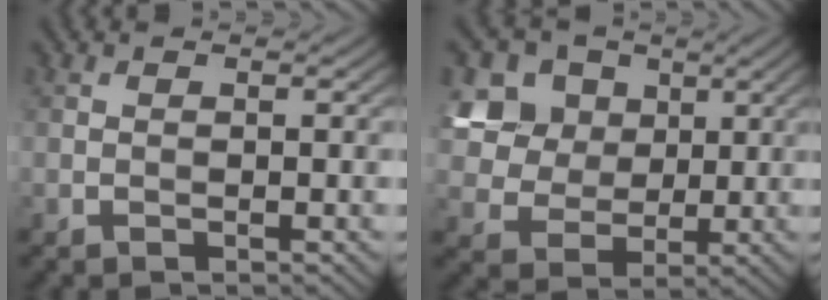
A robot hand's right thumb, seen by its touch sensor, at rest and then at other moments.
{"total": 12.7, "force": [5.3, 10.0, 5.6], "torque": [-0.190, 0.018, 0.119]}